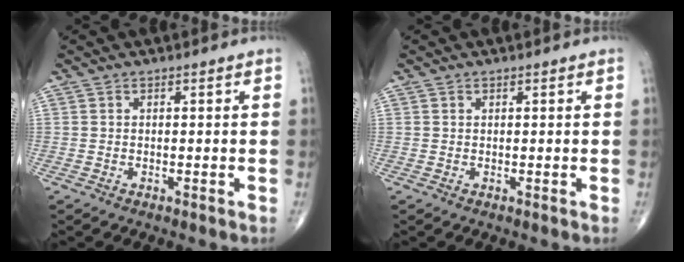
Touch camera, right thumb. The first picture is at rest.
{"total": 0.0}